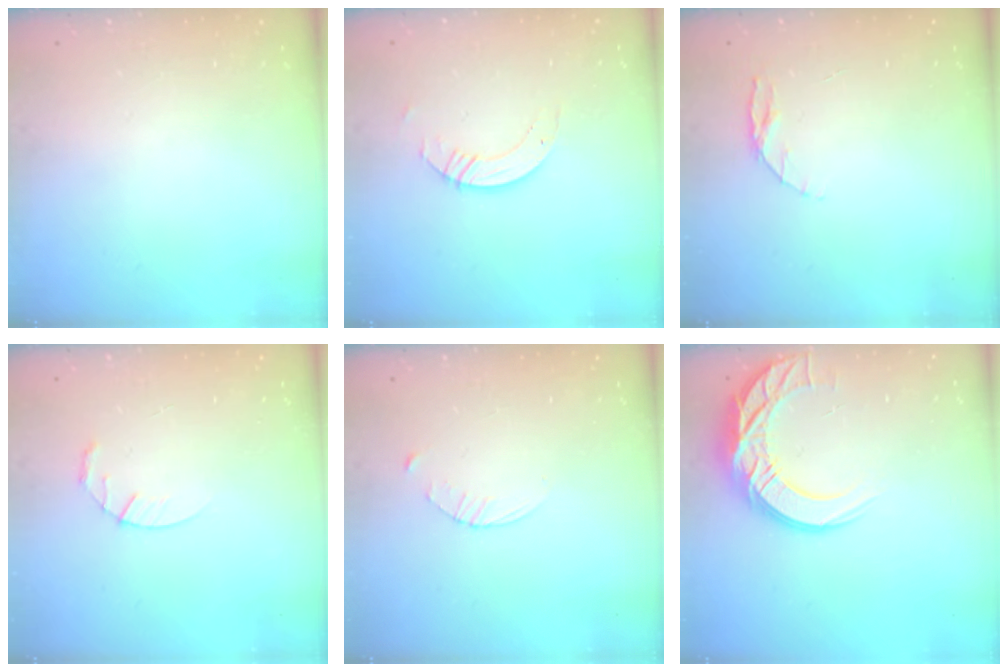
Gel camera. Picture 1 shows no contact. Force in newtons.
{"total": 3.7, "press": 3.6, "slide": 0.4}
{"total": 4.9, "press": 4.8, "slide": 0.5}
{"total": 3.6, "press": 3.6, "slide": 0.5}
{"total": 3.2, "press": 3.2, "slide": 0.5}
{"total": 14.6, "press": 14.6, "slide": 1.0}